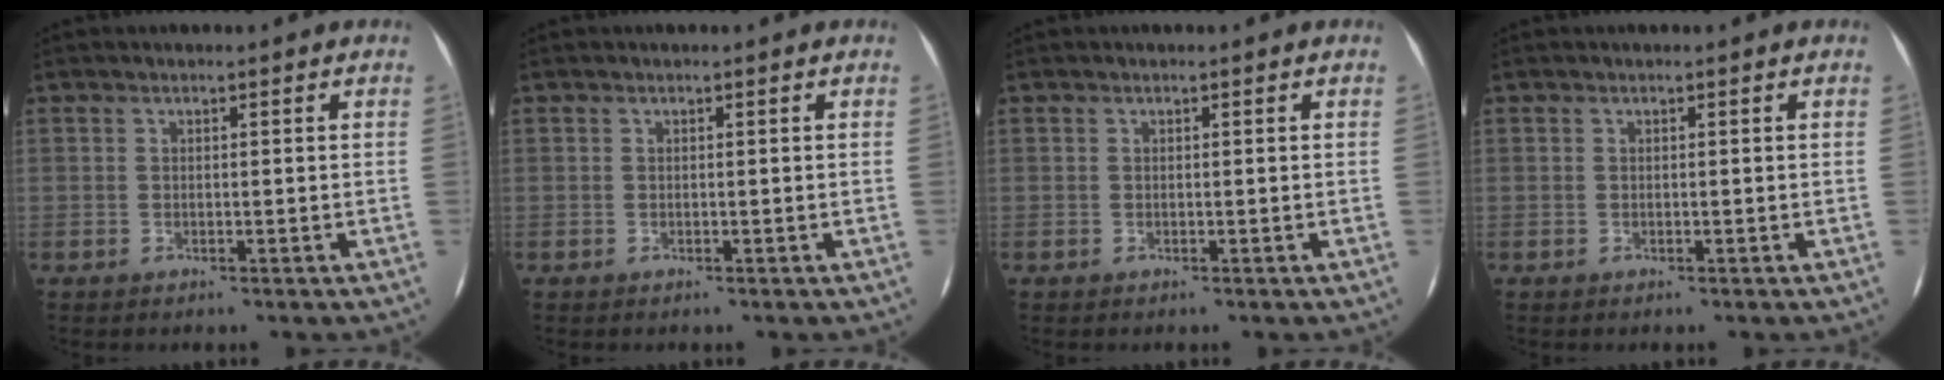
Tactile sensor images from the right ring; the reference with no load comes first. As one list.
[{"total": 0.0}, {"total": 0.0}, {"total": 0.0}]